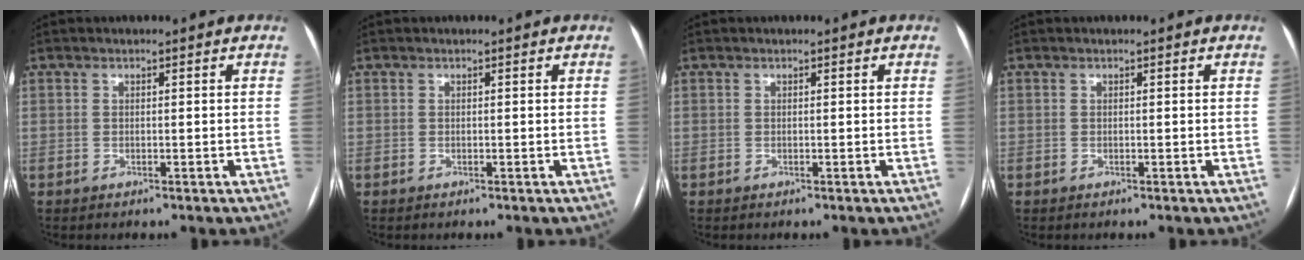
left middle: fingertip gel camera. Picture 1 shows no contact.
{"total": 0.0}
{"total": 0.0}
{"total": 0.0}